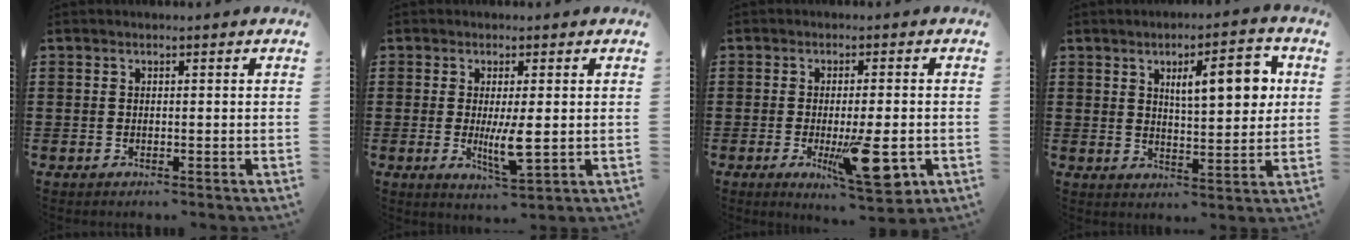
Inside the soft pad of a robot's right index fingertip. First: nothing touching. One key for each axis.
{"total": 5.4, "fx": -0.5, "fy": 1.2, "fz": 5.3, "tx": -0.091, "ty": -0.012, "tz": -0.012}
{"total": 10.3, "fx": -3.1, "fy": 2.6, "fz": 9.4, "tx": -0.157, "ty": -0.015, "tz": -0.047}
{"total": 8.3, "fx": 2.8, "fy": 2.4, "fz": 7.5, "tx": -0.114, "ty": -0.005, "tz": 0.039}